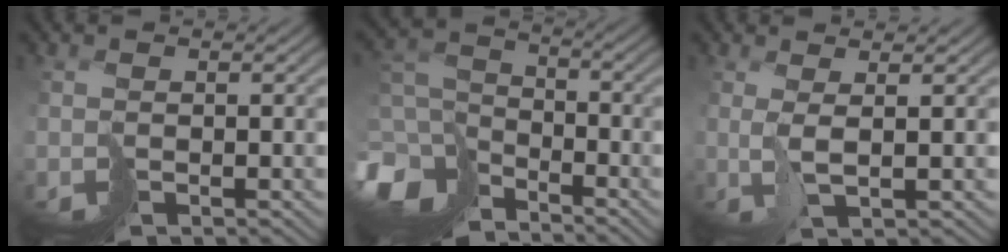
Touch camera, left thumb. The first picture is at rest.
{"total": 11.5, "force": [-8.1, 6.1, 5.3], "torque": [-0.147, -0.021, -0.163]}
{"total": 2.1, "force": [1.3, -0.5, 1.6], "torque": [-0.026, 0.009, 0.025]}